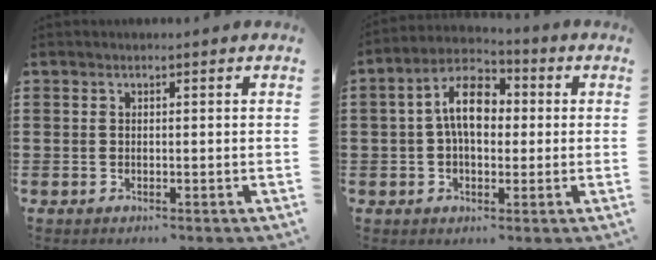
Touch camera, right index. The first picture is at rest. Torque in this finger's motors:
{"motor_torque": [2.13, 0.00, 1.05, 0.20]}